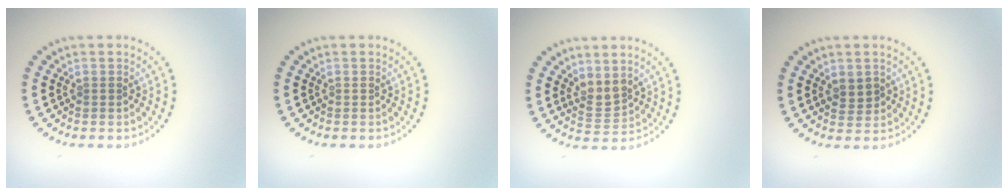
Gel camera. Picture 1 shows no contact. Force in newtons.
{"total": 0.0}
{"total": 2.0, "press": 1.6, "slide": 1.3}
{"total": 1.3, "press": 1.2, "slide": 0.6}